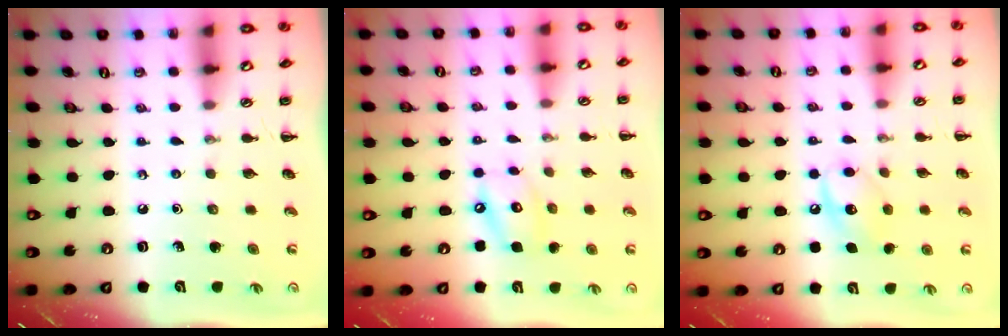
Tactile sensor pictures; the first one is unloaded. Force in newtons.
{"total": 9.4, "press": 9.2, "slide": 1.8}
{"total": 9.2, "press": 9.2, "slide": 1.0}